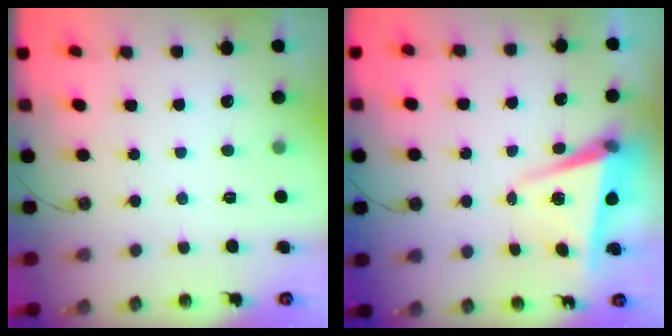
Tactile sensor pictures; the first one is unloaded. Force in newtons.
{"total": 5.0, "press": 4.7, "slide": 1.8}